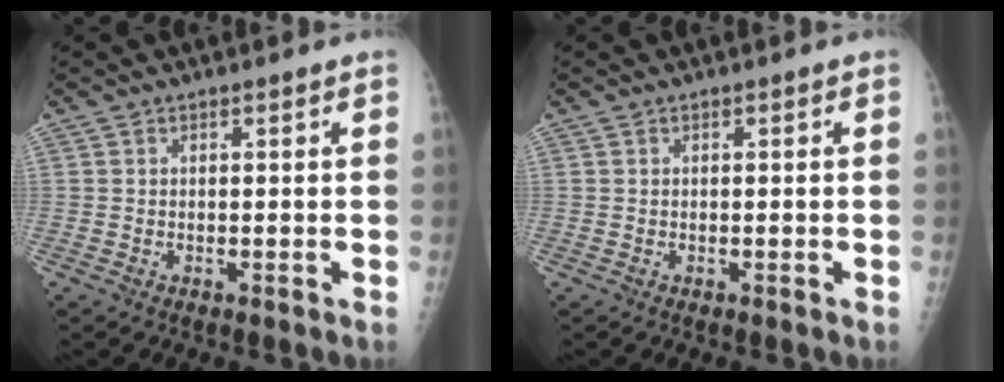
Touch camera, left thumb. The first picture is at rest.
{"total": 0.0}